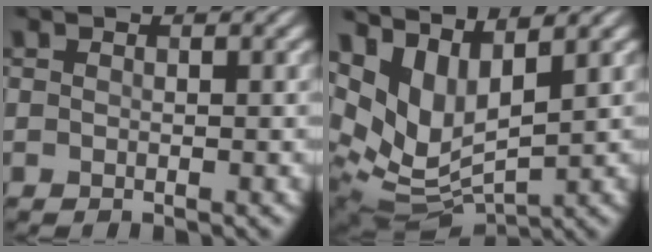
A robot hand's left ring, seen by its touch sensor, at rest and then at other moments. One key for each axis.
{"total": 9.1, "fx": 4.1, "fy": 4.7, "fz": 6.7, "tx": -0.143, "ty": -0.013, "tz": 0.088}